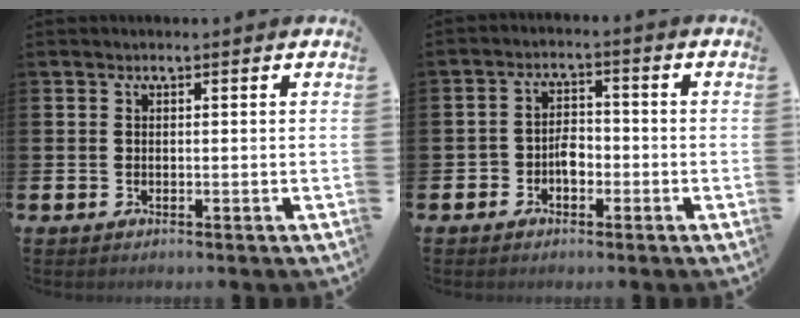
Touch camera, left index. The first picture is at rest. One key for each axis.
{"total": 3.0, "fx": -1.5, "fy": 2.0, "fz": 1.7, "tx": -0.028, "ty": 0.005, "tz": -0.033}